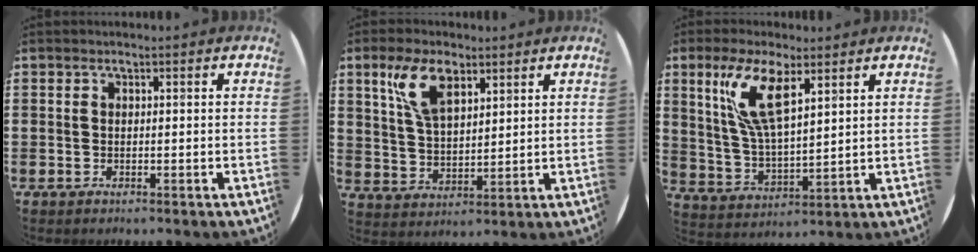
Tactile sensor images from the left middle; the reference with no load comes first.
{"total": 7.7, "force": [4.5, 3.4, 5.1], "torque": [-0.114, 0.009, 0.083]}
{"total": 9.4, "force": [5.6, 2.6, 7.1], "torque": [-0.154, -0.005, 0.100]}